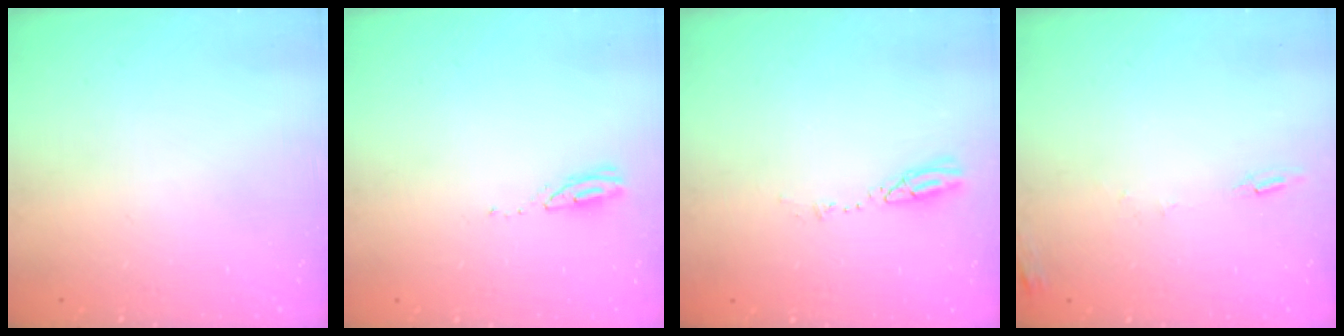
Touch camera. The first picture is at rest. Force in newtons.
{"total": 3.0, "press": 3.0, "slide": 0.1}
{"total": 3.9, "press": 3.8, "slide": 0.4}
{"total": 6.0, "press": 6.0, "slide": 0.6}